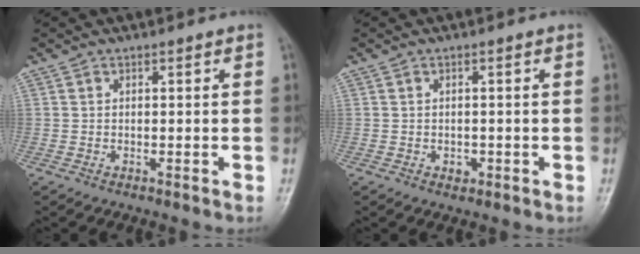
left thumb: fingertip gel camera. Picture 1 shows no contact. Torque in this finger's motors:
{"motor_torque": [-0.03, 0.02, 0.06, 0.02, -0.01]}